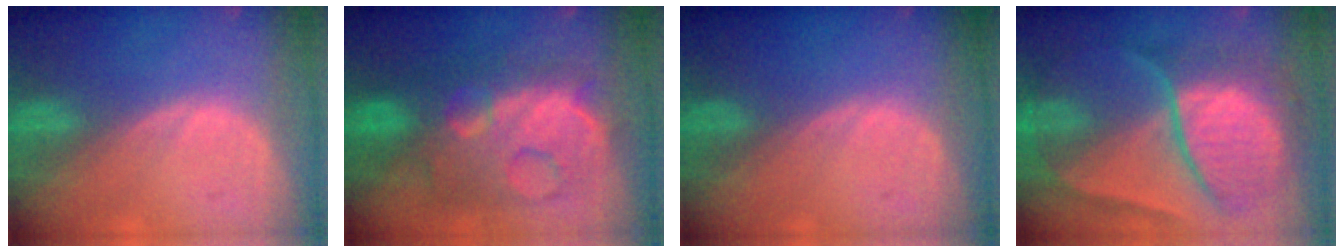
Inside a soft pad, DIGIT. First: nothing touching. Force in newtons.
{"total": 12.3, "press": 12.2, "slide": 1.2}
{"total": 0.0}
{"total": 10.8, "press": 10.7, "slide": 1.1}